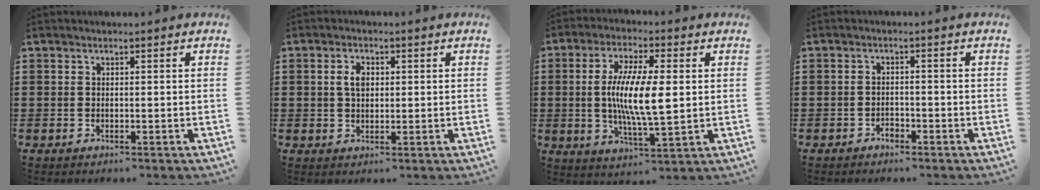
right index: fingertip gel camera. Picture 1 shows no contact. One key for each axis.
{"total": 3.1, "fx": 0.6, "fy": 1.9, "fz": 2.4, "tx": -0.051, "ty": 0.011, "tz": 0.008}
{"total": 9.9, "fx": 0.6, "fy": 2.7, "fz": 9.5, "tx": -0.189, "ty": 0.001, "tz": 0.007}
{"total": 1.4, "fx": -1.2, "fy": 0.6, "fz": 0.4, "tx": -0.014, "ty": -0.001, "tz": -0.026}